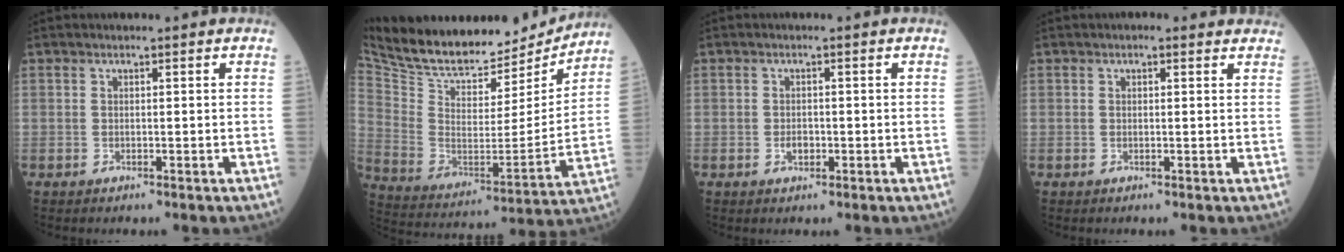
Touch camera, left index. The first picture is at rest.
{"total": 22.5, "force": [20.4, 6.8, 6.8], "torque": [-0.136, -0.016, 0.326]}
{"total": 1.6, "force": [-0.6, 1.0, 1.0], "torque": [-0.018, 0.003, -0.007]}
{"total": 1.7, "force": [1.5, 0.6, 0.4], "torque": [-0.007, 0.000, 0.000]}